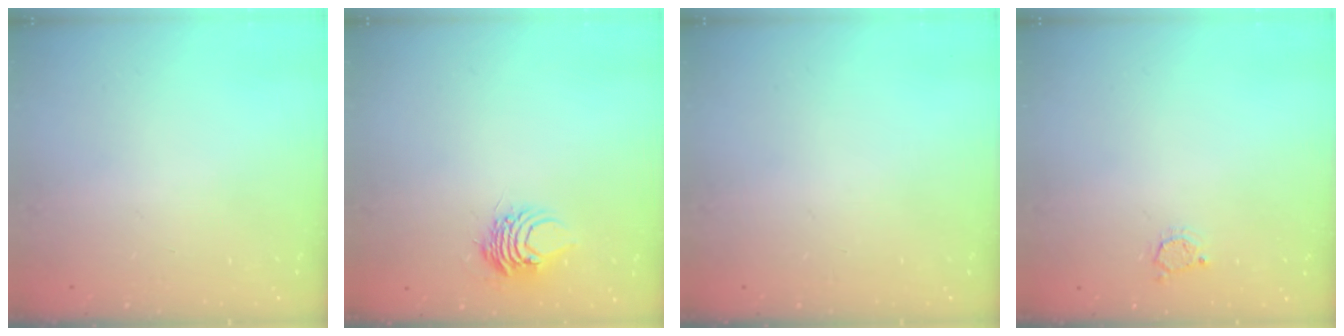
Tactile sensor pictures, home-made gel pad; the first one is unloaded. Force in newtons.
{"total": 6.8, "press": 6.7, "slide": 0.7}
{"total": 0.0}
{"total": 2.5, "press": 2.5, "slide": 0.3}